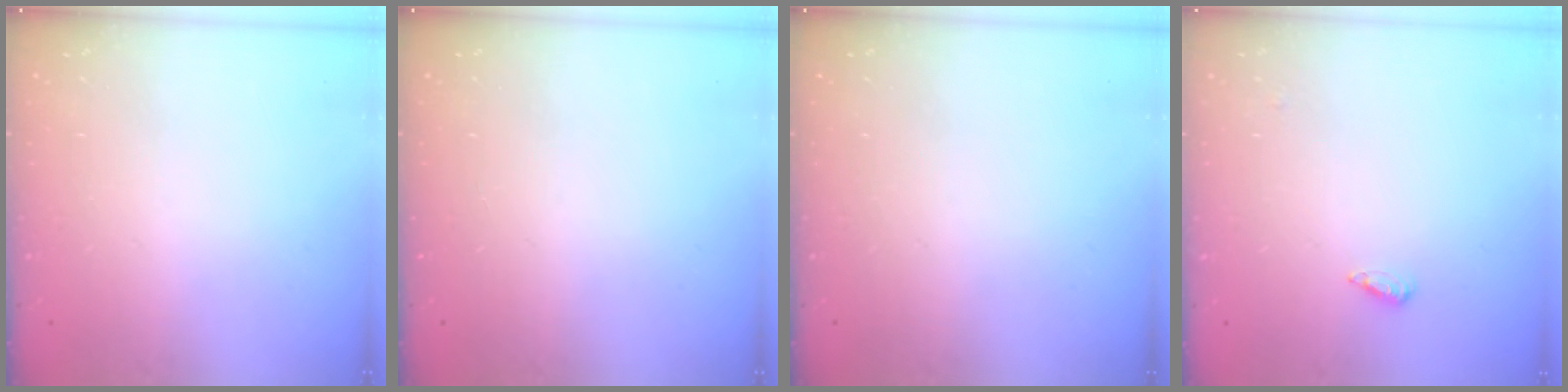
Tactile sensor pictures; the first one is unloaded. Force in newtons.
{"total": 0.0}
{"total": 0.0}
{"total": 2.2, "press": 2.2, "slide": 0.5}